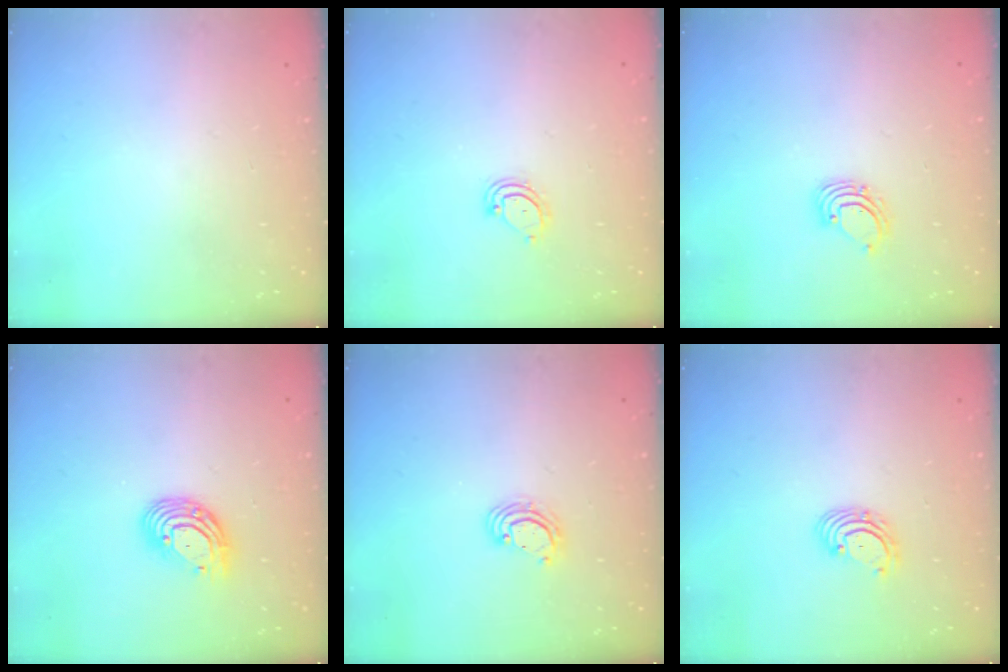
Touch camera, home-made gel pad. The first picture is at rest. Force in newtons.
{"total": 5.3, "press": 5.3, "slide": 0.4}
{"total": 2.6, "press": 2.6, "slide": 0.2}
{"total": 10.3, "press": 10.3, "slide": 1.0}
{"total": 3.7, "press": 3.7, "slide": 0.2}
{"total": 2.9, "press": 2.9, "slide": 0.3}